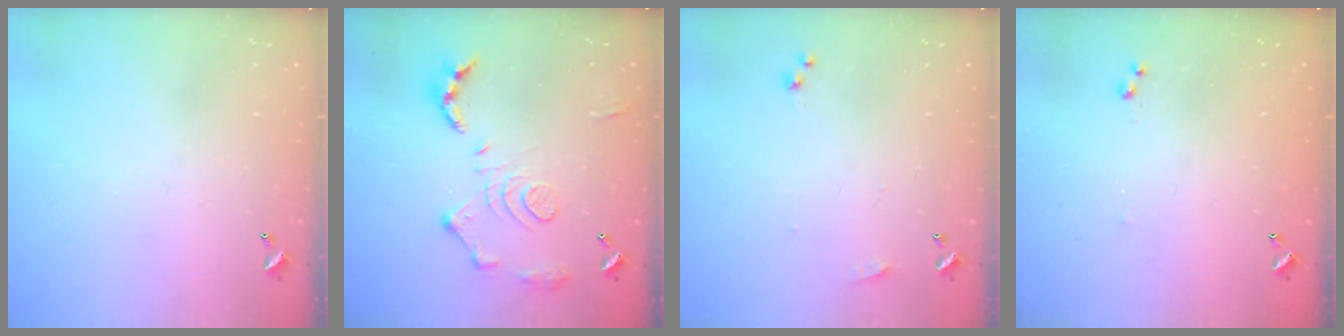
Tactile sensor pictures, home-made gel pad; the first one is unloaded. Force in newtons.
{"total": 14.2, "press": 14.1, "slide": 1.2}
{"total": 5.1, "press": 5.0, "slide": 0.7}
{"total": 4.8, "press": 4.7, "slide": 0.4}